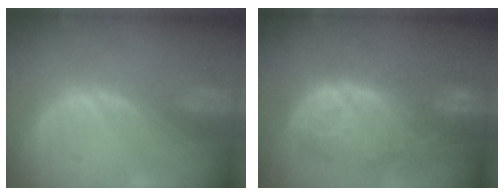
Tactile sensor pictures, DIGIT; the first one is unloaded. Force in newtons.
{"total": 12.6, "press": 11.1, "slide": 5.9}